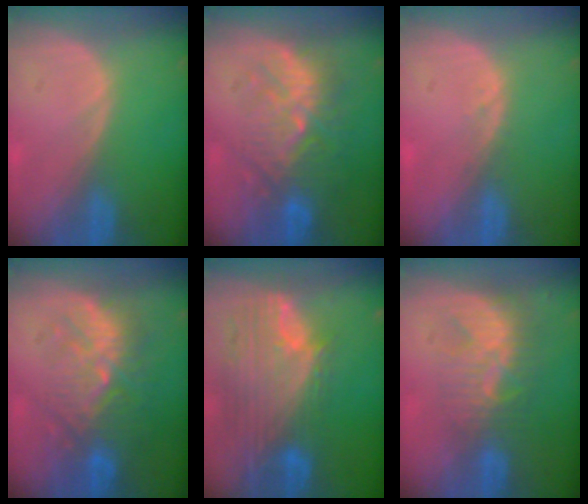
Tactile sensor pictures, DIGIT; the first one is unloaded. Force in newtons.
{"total": 10.1, "press": 9.4, "slide": 3.7}
{"total": 1.0, "press": 0.9, "slide": 0.3}
{"total": 10.1, "press": 9.4, "slide": 3.7}
{"total": 12.0, "press": 10.1, "slide": 6.4}
{"total": 8.9, "press": 7.7, "slide": 4.6}